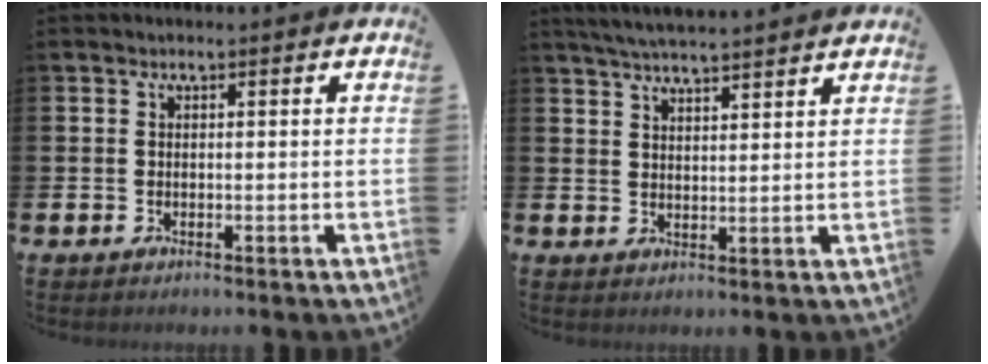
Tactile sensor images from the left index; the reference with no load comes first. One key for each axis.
{"total": 4.6, "fx": 4.6, "fy": -0.2, "fz": 0.9, "tx": -0.032, "ty": -0.017, "tz": 0.083}